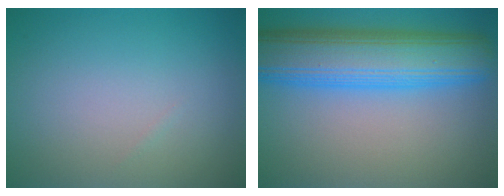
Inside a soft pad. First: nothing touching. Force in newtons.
{"total": 10.4, "press": 10.4, "slide": 0.3}